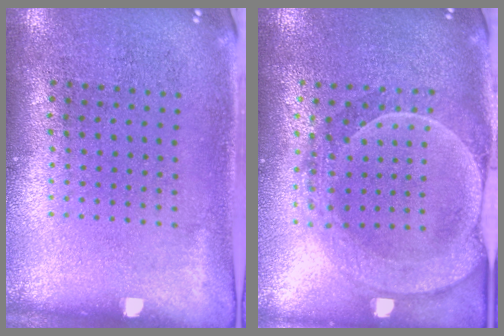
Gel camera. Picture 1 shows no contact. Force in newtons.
{"total": 2.3, "press": 2.1, "slide": 0.9}